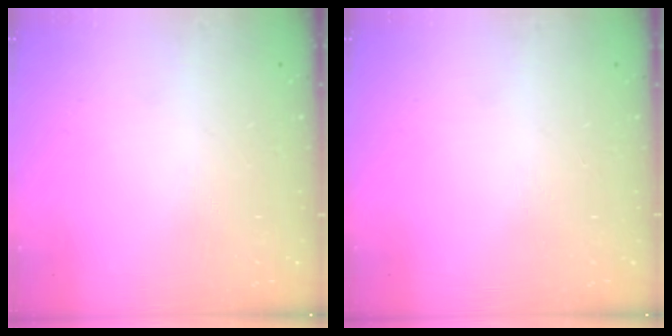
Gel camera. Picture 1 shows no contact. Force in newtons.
{"total": 0.0}